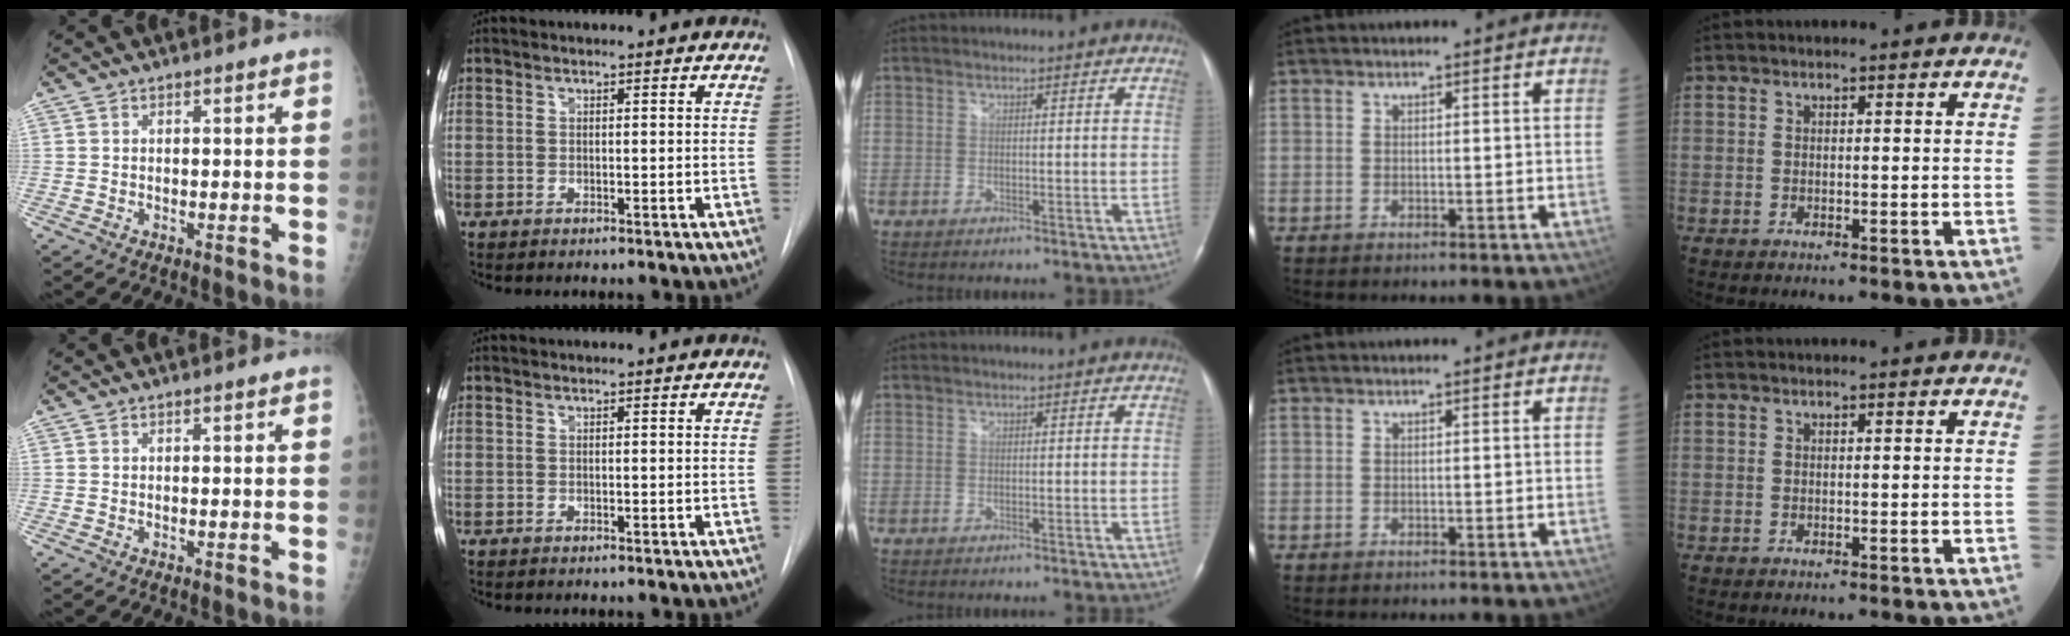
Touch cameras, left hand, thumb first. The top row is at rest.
{}